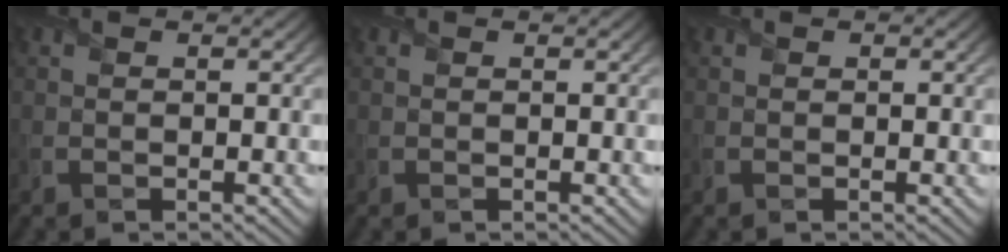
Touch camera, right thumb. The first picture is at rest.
{"total": 0.0}
{"total": 0.0}